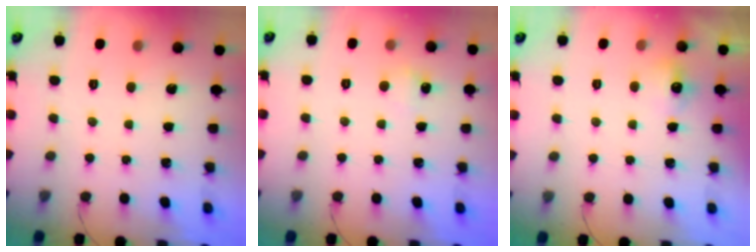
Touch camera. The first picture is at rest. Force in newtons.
{"total": 5.1, "press": 4.8, "slide": 1.7}
{"total": 5.4, "press": 5.0, "slide": 2.2}